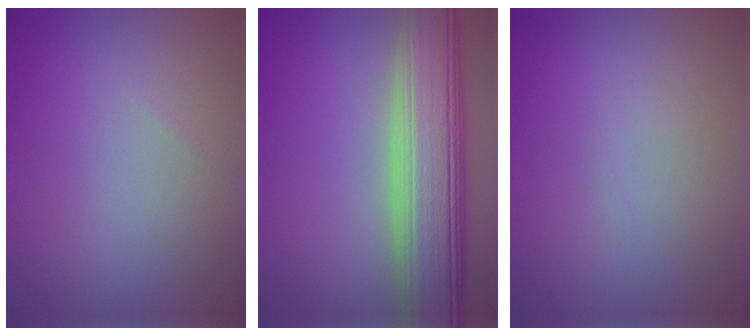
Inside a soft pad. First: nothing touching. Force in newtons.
{"total": 10.0, "press": 10.0, "slide": 1.0}
{"total": 0.0}